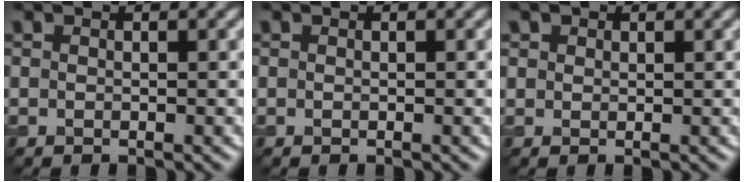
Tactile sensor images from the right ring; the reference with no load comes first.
{"total": 0.0}
{"total": 1.2, "force": [0.8, 0.9, 0.2], "torque": [-0.003, -0.002, 0.009]}